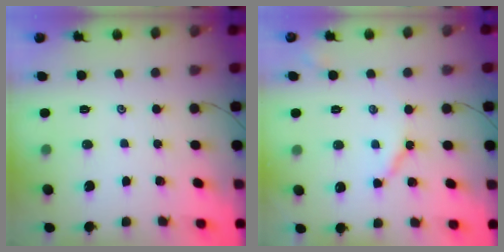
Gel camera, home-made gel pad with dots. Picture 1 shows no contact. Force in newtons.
{"total": 5.1, "press": 5.0, "slide": 0.1}